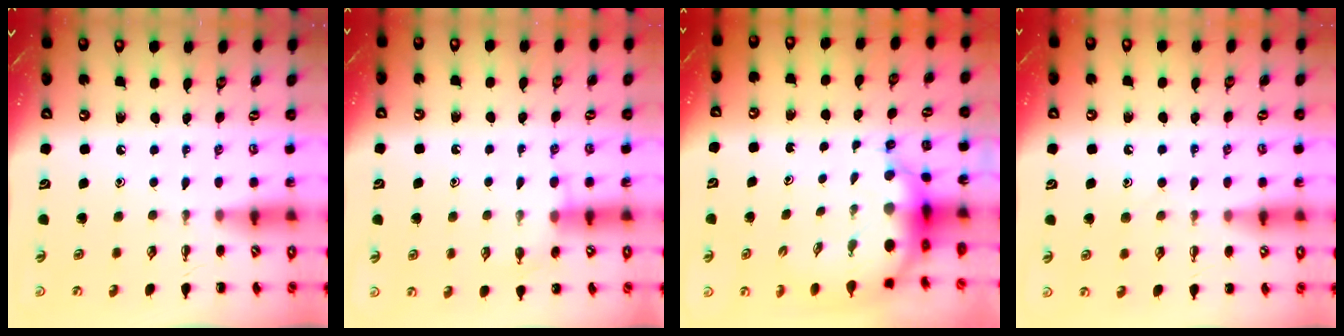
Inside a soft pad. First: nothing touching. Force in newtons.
{"total": 6.0, "press": 5.9, "slide": 1.3}
{"total": 8.1, "press": 7.9, "slide": 2.0}
{"total": 6.6, "press": 6.5, "slide": 1.2}